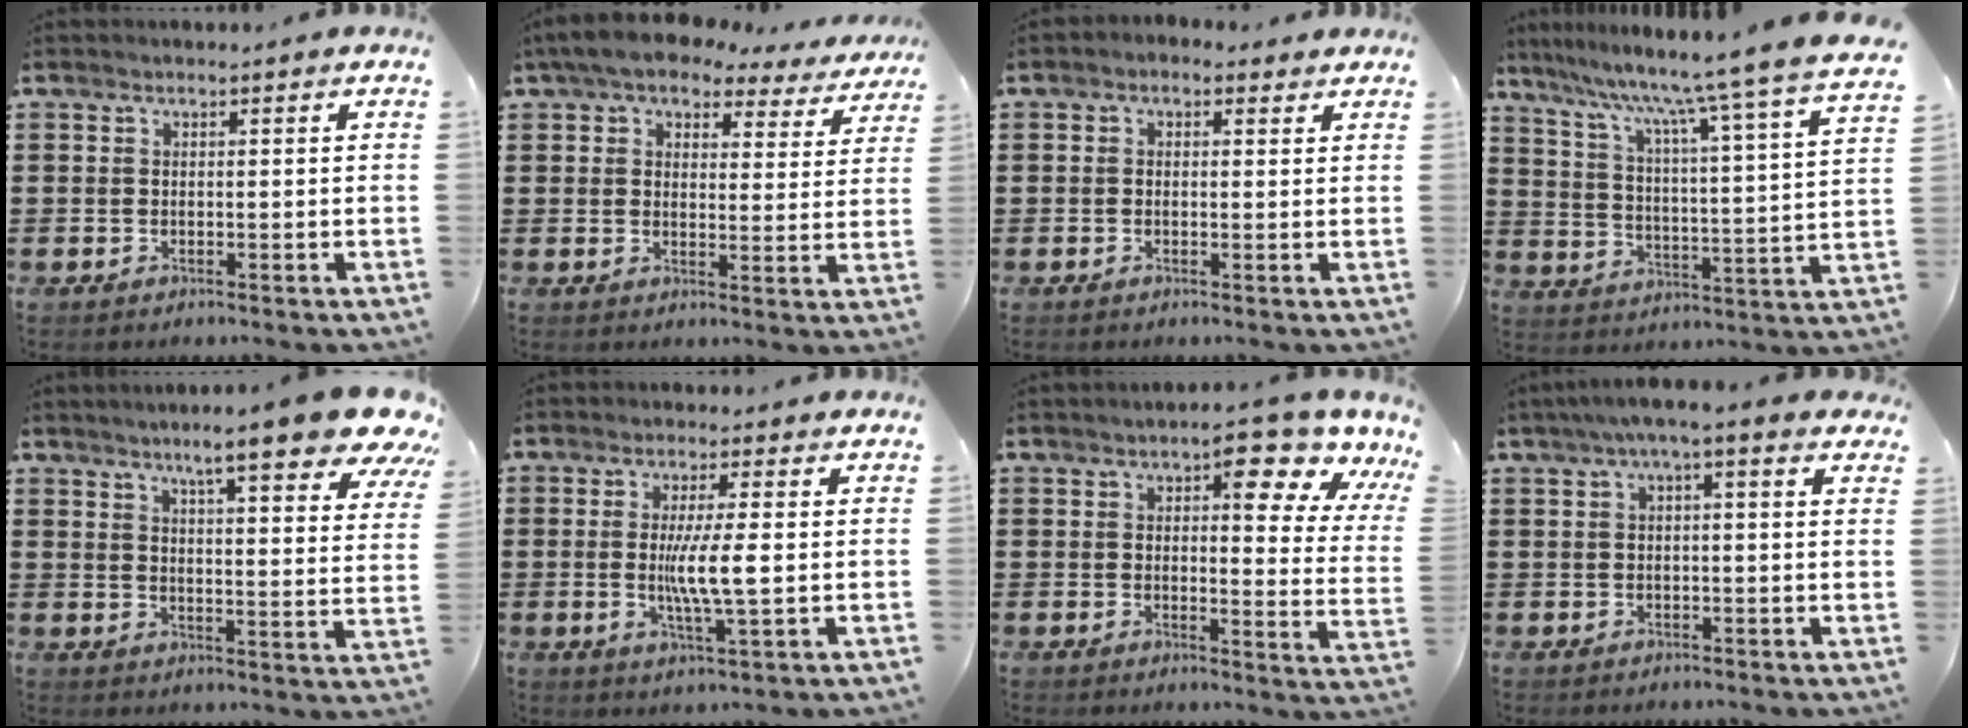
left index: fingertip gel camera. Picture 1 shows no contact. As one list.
[{"total": 6.1, "force": [5.2, 1.8, 2.4], "torque": [-0.072, -0.018, 0.093]}, {"total": 0.8, "force": [0.1, 0.7, 0.5], "torque": [-0.011, 0.005, 0.000]}, {"total": 8.4, "force": [7.0, -2.1, 4.1], "torque": [-0.100, -0.068, 0.102]}, {"total": 11.0, "force": [8.2, 0.9, 7.3], "torque": [-0.126, -0.041, 0.128]}, {"total": 6.5, "force": [0.0, 0.6, 6.5], "torque": [-0.122, -0.007, -0.007]}, {"total": 9.2, "force": [6.1, 1.6, 6.7], "torque": [-0.089, -0.032, 0.092]}, {"total": 3.0, "force": [1.3, 0.3, 2.7], "torque": [-0.053, 0.005, 0.020]}]